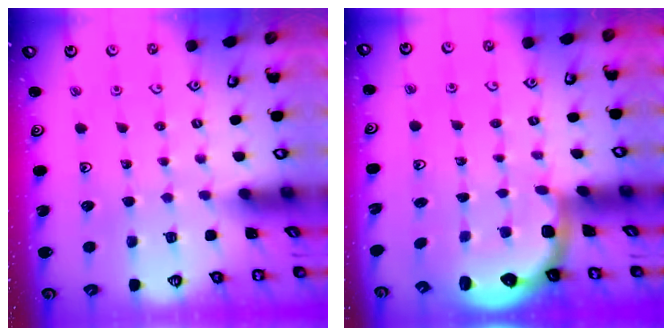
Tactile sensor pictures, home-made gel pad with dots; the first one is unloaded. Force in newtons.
{"total": 3.0, "press": 2.1, "slide": 2.1}